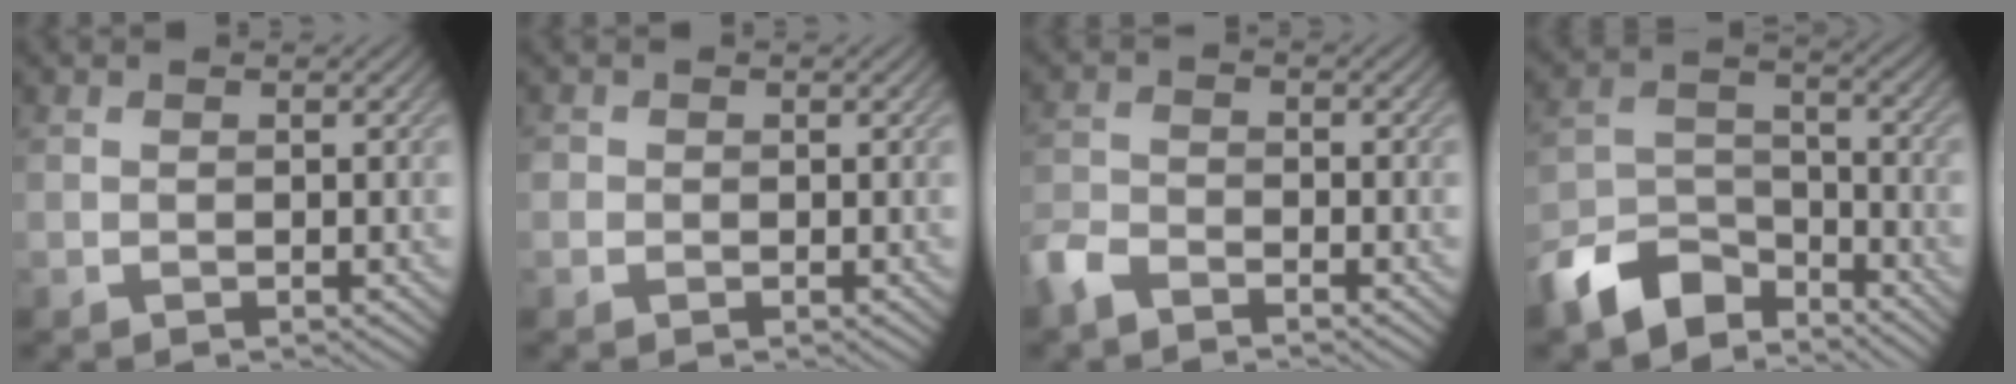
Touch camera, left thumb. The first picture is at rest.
{"total": 0.9, "force": [-0.1, 0.9, 0.1], "torque": [0.002, -0.003, -0.005]}
{"total": 3.9, "force": [-3.2, 1.4, 1.8], "torque": [-0.043, -0.006, -0.079]}
{"total": 9.8, "force": [-7.4, 4.7, 4.3], "torque": [-0.091, -0.008, -0.155]}